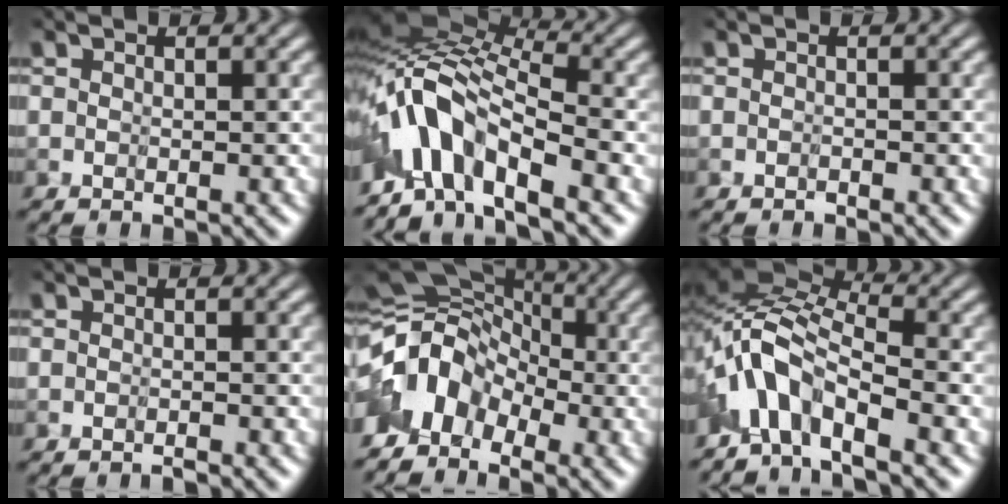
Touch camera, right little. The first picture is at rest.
{"total": 6.9, "force": [-4.4, 1.6, 5.1], "torque": [-0.097, 0.023, -0.097]}
{"total": 1.1, "force": [-0.9, -0.2, -0.6], "torque": [0.015, 0.001, -0.014]}
{"total": 1.1, "force": [-1.0, -0.1, -0.4], "torque": [0.010, 0.000, -0.017]}
{"total": 5.0, "force": [-3.5, 3.0, 2.0], "torque": [-0.040, 0.010, -0.079]}
{"total": 5.0, "force": [-3.7, 0.5, 3.3], "torque": [-0.064, 0.021, -0.092]}